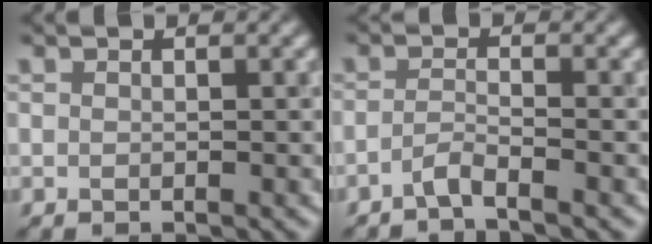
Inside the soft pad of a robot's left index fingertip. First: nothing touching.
{"total": 1.7, "force": [-1.4, 0.0, 1.0], "torque": [-0.018, 0.003, -0.037]}